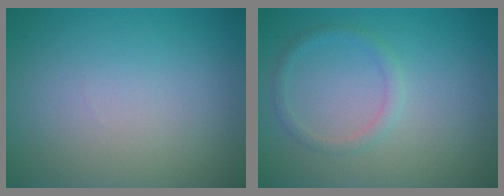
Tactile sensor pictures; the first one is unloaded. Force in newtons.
{"total": 1.3, "press": 1.3, "slide": 0.0}